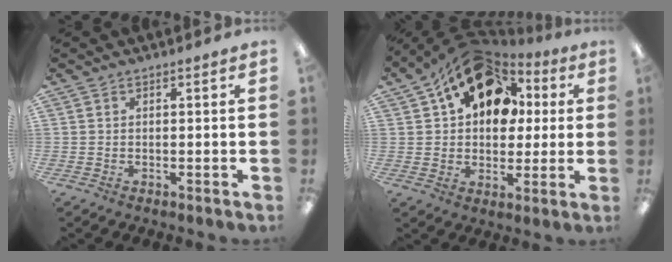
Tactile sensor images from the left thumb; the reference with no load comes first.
{"total": 18.2, "force": [8.7, 12.1, 10.4], "torque": [-0.173, -0.027, 0.159]}